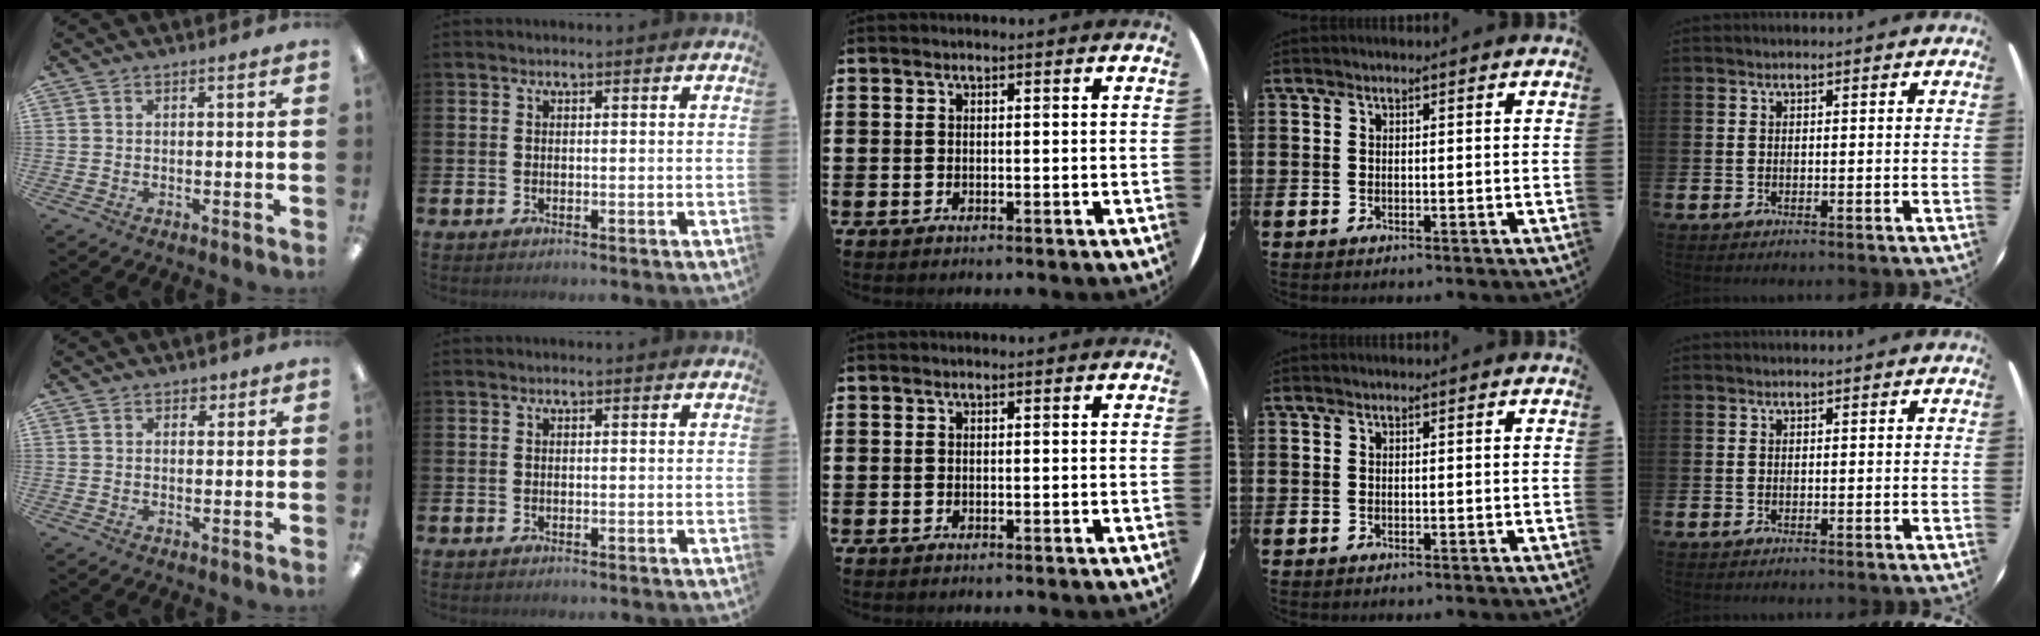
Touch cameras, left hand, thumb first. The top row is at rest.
{"thumb": {"total": 2.0, "force": [1.4, 1.3, 0.6], "torque": [-0.005, -0.002, 0.024]}}